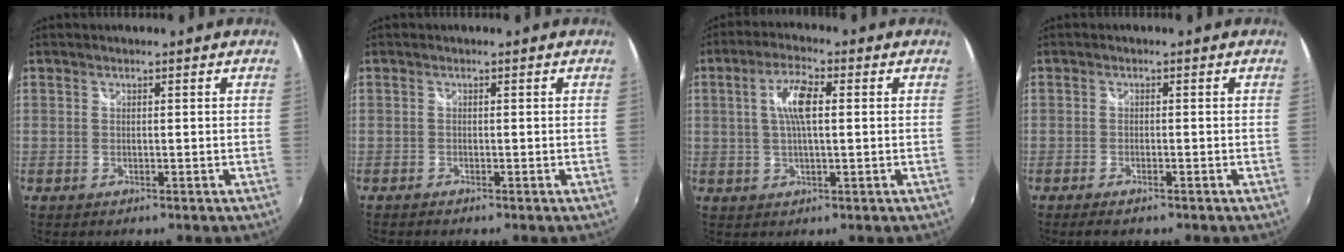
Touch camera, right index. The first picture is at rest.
{"total": 0.8, "force": [-0.8, 0.3, 0.2], "torque": [-0.008, -0.004, -0.017]}
{"total": 6.5, "force": [1.0, 1.9, 6.2], "torque": [-0.116, 0.008, 0.020]}
{"total": 2.5, "force": [-2.0, 0.6, 1.4], "torque": [-0.034, -0.006, -0.037]}